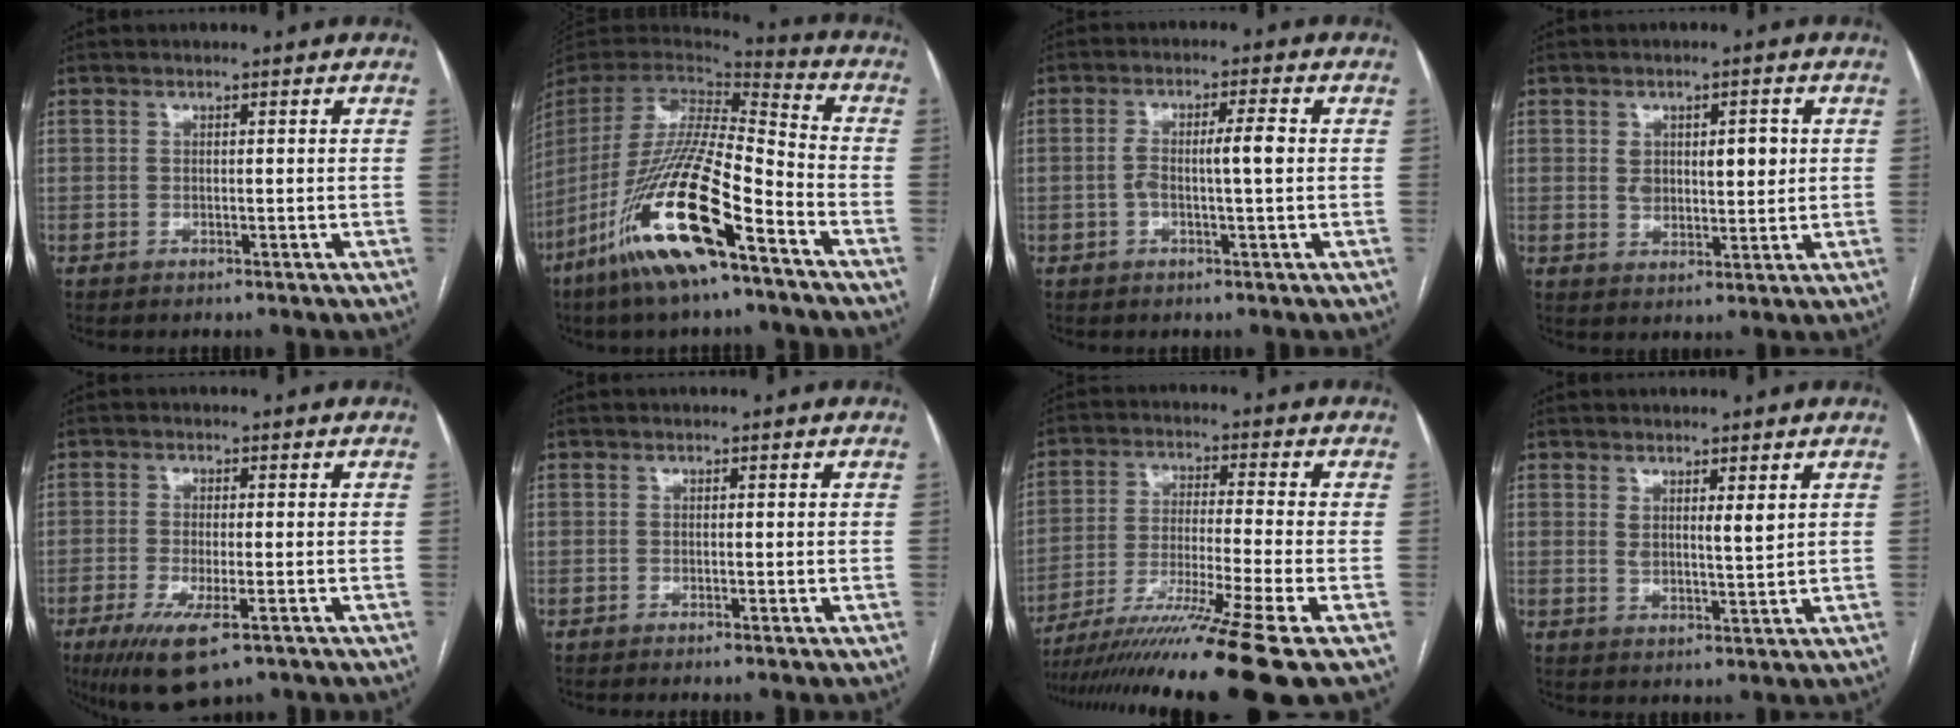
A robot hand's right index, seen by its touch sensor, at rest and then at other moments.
{"total": 22.2, "force": [-12.7, 3.1, 17.9], "torque": [-0.375, -0.054, -0.245]}
{"total": 4.8, "force": [-0.3, 0.4, 4.8], "torque": [-0.092, 0.015, -0.004]}
{"total": 6.0, "force": [1.3, 3.4, 4.8], "torque": [-0.072, 0.011, 0.027]}
{"total": 8.6, "force": [-5.0, 2.1, 6.7], "torque": [-0.120, -0.022, -0.079]}
{"total": 0.7, "force": [-0.5, -0.2, 0.4], "torque": [-0.007, 0.002, -0.010]}
{"total": 16.8, "force": [-12.7, -3.0, 10.6], "torque": [-0.176, -0.041, -0.216]}
{"total": 3.2, "force": [1.7, 0.6, 2.7], "torque": [-0.049, -0.008, 0.030]}